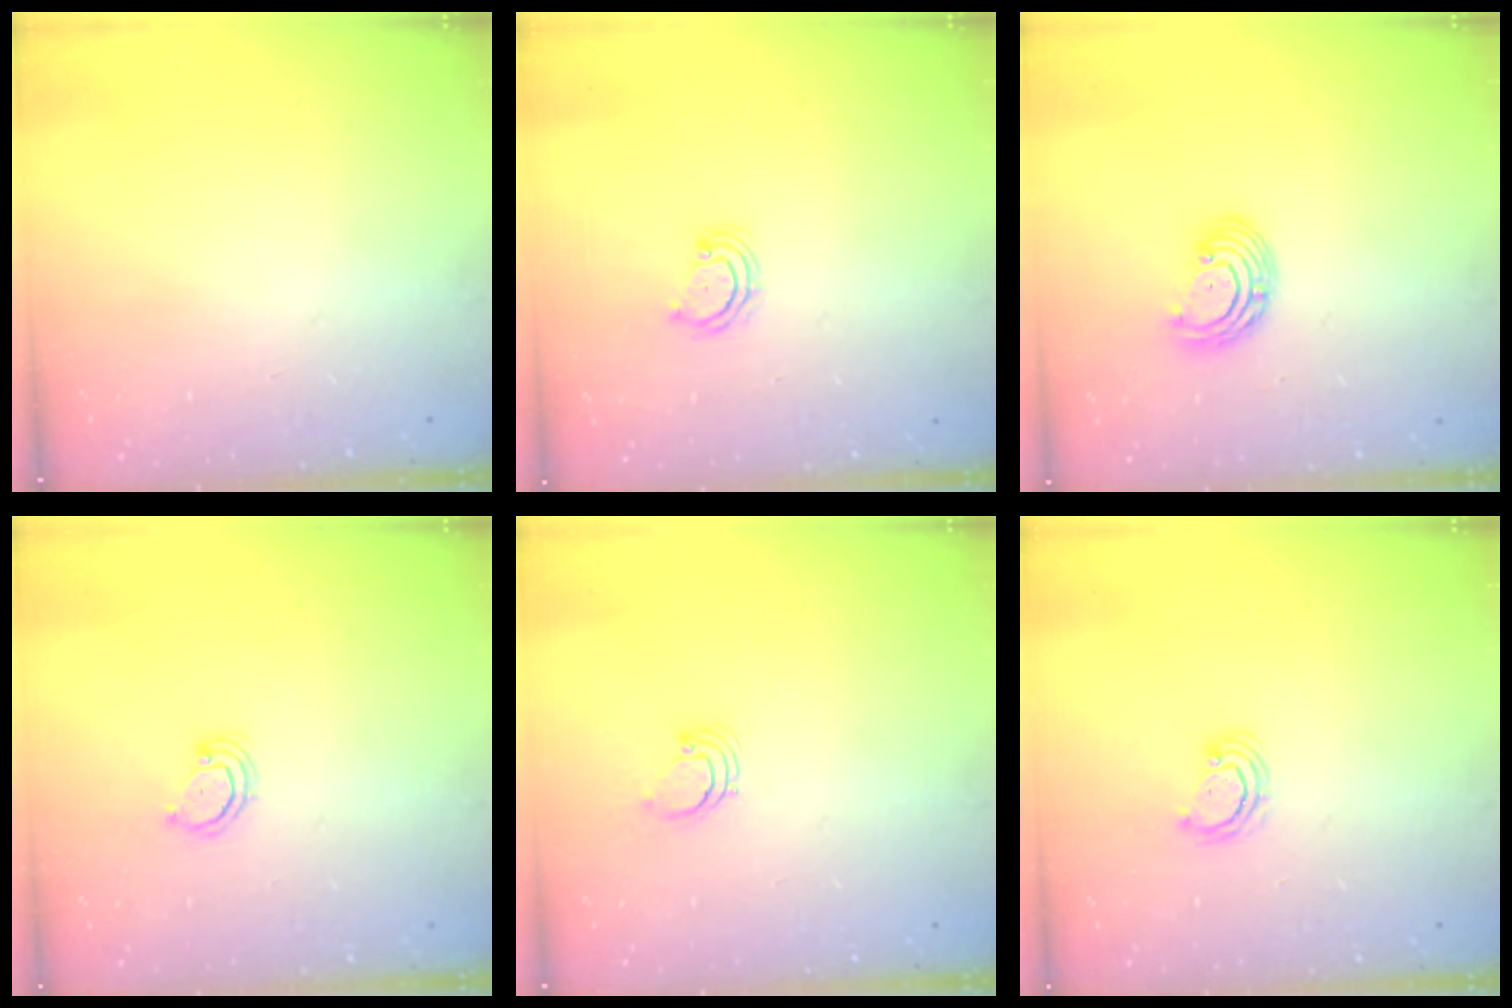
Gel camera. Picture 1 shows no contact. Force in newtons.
{"total": 3.6, "press": 3.6, "slide": 0.4}
{"total": 5.8, "press": 5.8, "slide": 0.7}
{"total": 2.9, "press": 2.9, "slide": 0.2}
{"total": 1.7, "press": 1.7, "slide": 0.1}
{"total": 3.6, "press": 3.6, "slide": 0.4}